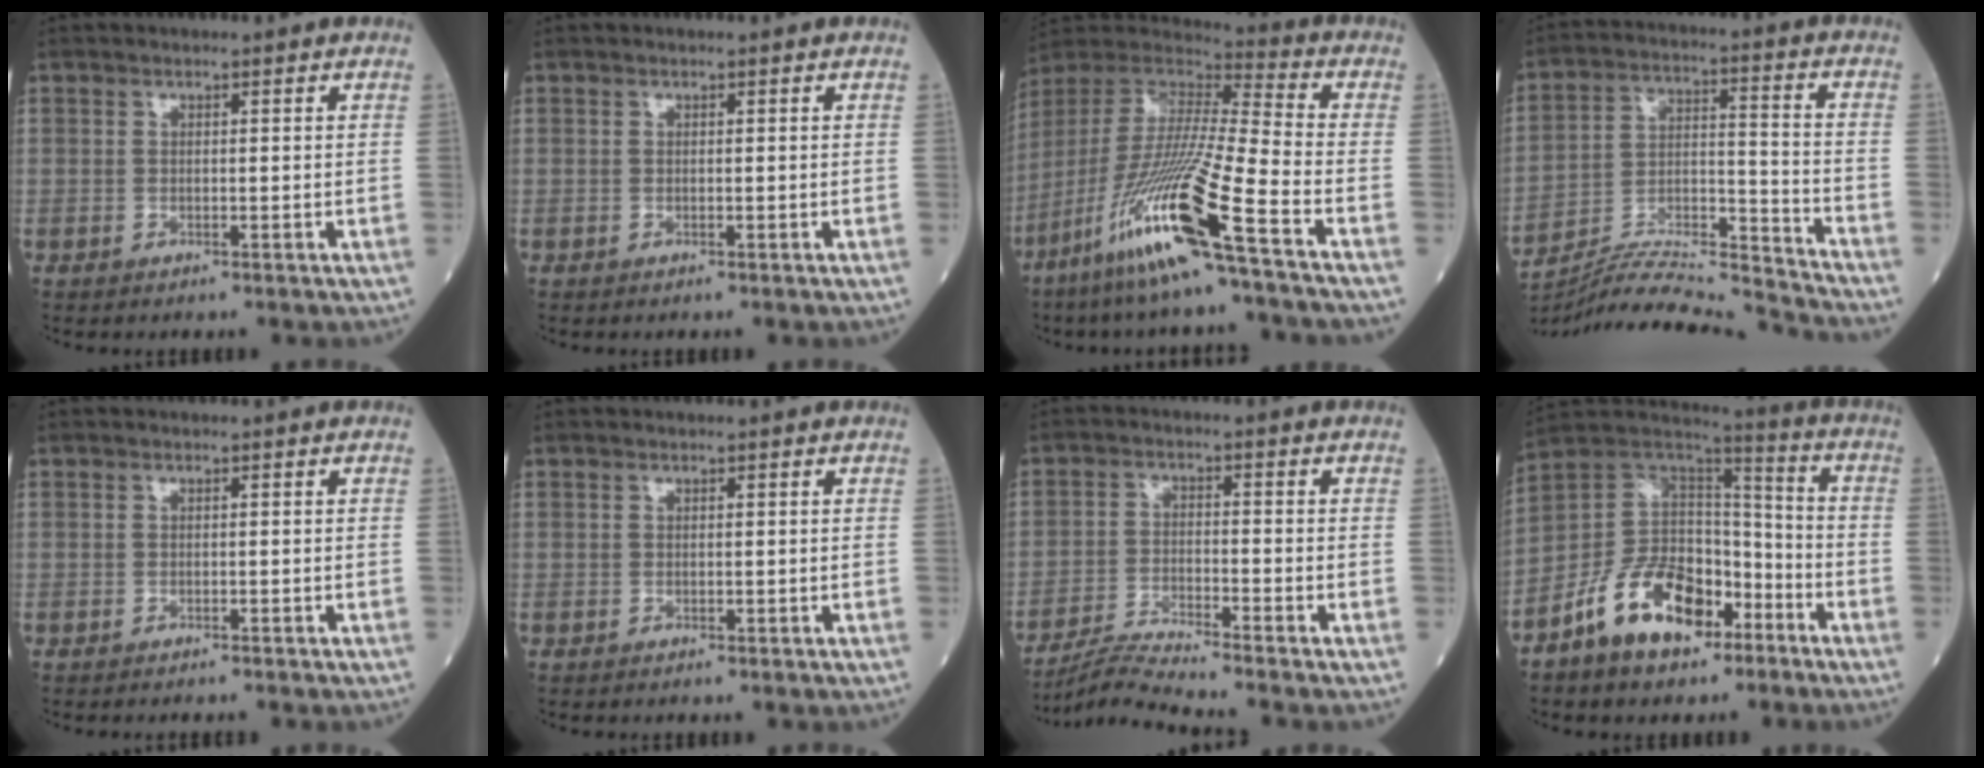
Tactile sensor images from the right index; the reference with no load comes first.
{"total": 0.0}
{"total": 20.5, "force": [-11.2, -1.1, 17.1], "torque": [-0.388, -0.053, -0.225]}
{"total": 17.3, "force": [-16.8, -1.5, 3.7], "torque": [-0.068, 0.021, -0.283]}
{"total": 1.1, "force": [-1.0, 0.0, 0.3], "torque": [-0.007, 0.000, -0.014]}
{"total": 0.0}
{"total": 6.4, "force": [-5.9, -2.3, 1.0], "torque": [-0.030, -0.019, -0.114]}
{"total": 15.1, "force": [-8.5, 8.3, 9.3], "torque": [-0.189, 0.026, -0.157]}